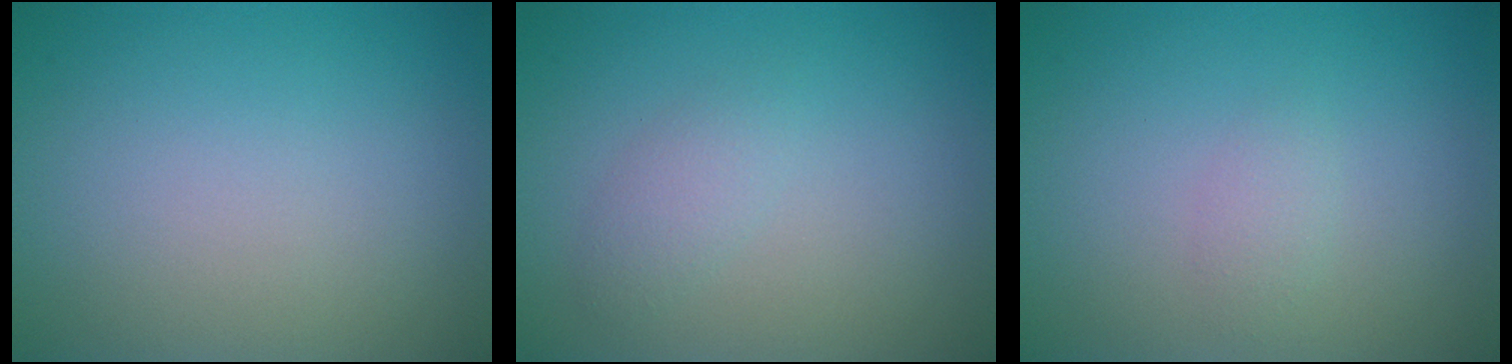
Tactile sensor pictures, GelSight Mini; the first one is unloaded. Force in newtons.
{"total": 1.4, "press": 1.4, "slide": 0.1}
{"total": 1.0, "press": 1.0, "slide": 0.1}